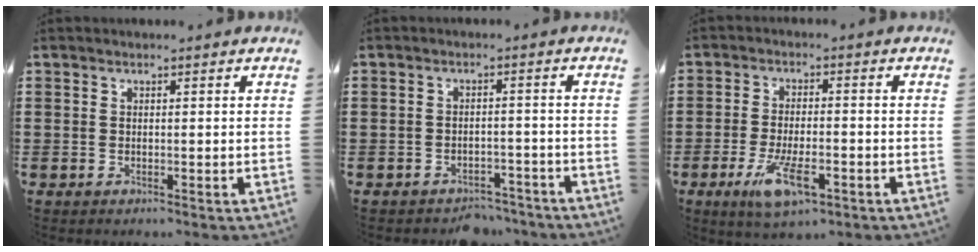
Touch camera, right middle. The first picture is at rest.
{"total": 3.1, "force": [-3.0, 0.6, -0.2], "torque": [-0.005, -0.002, -0.065]}
{"total": 8.3, "force": [-3.5, 3.2, 6.9], "torque": [-0.147, -0.013, -0.059]}